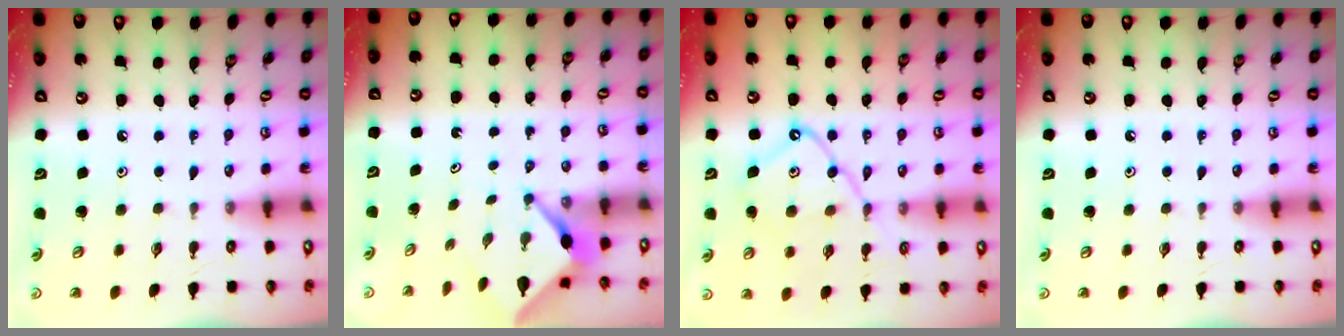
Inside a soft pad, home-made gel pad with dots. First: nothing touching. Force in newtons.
{"total": 3.5, "press": 3.5, "slide": 0.2}
{"total": 14.0, "press": 14.0, "slide": 1.4}
{"total": 0.0}